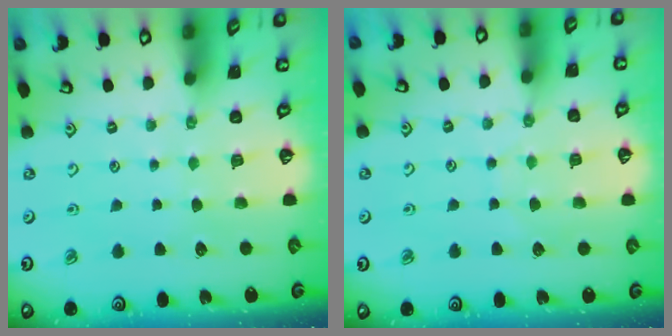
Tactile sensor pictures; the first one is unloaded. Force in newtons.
{"total": 5.1, "press": 5.1, "slide": 0.5}